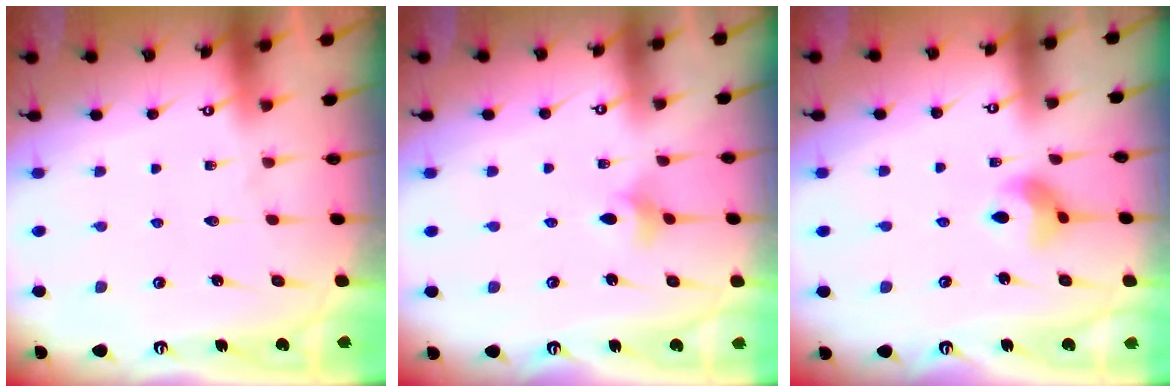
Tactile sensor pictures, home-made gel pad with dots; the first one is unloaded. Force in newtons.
{"total": 4.0, "press": 4.0, "slide": 0.6}
{"total": 7.5, "press": 7.5, "slide": 0.4}